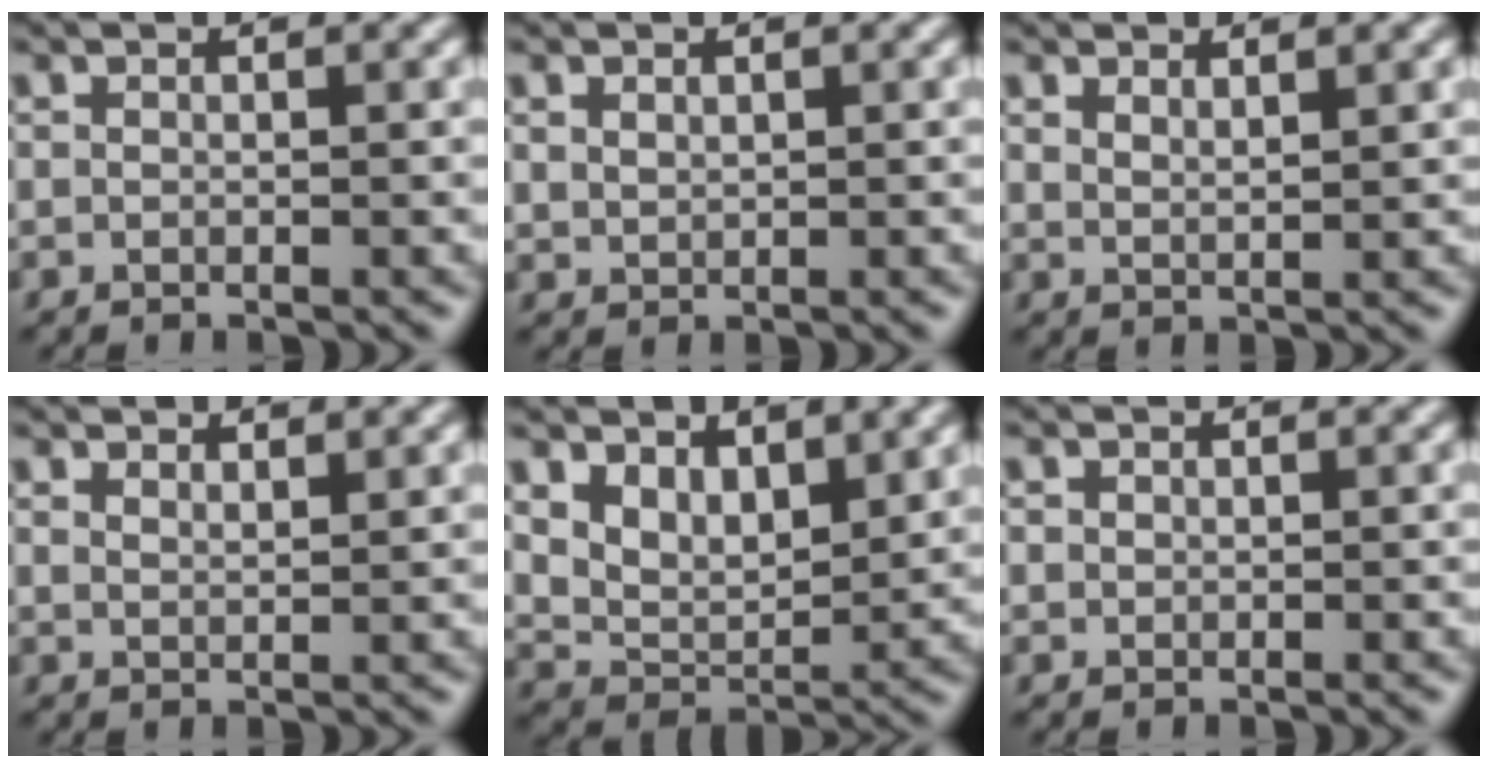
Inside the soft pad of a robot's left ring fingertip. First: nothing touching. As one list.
[{"total": 1.0, "force": [0.5, 0.7, 0.4], "torque": [-0.012, -0.004, 0.014]}, {"total": 1.3, "force": [1.1, 0.3, 0.8], "torque": [-0.017, -0.003, 0.020]}, {"total": 1.7, "force": [1.6, 0.3, 0.5], "torque": [-0.009, -0.001, 0.025]}, {"total": 4.6, "force": [2.6, 2.7, 2.7], "torque": [-0.060, -0.017, 0.047]}, {"total": 0.5, "force": [0.1, 0.5, 0.1], "torque": [0.002, -0.003, 0.004]}]